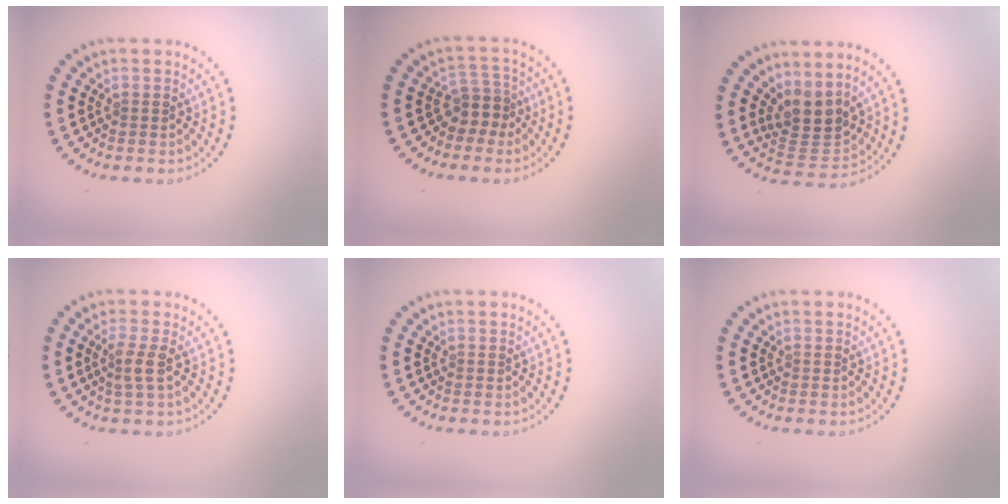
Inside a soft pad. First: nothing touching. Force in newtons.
{"total": 2.5, "press": 1.8, "slide": 1.6}
{"total": 3.7, "press": 3.0, "slide": 2.1}
{"total": 1.9, "press": 1.5, "slide": 1.2}
{"total": 0.0}
{"total": 0.0}